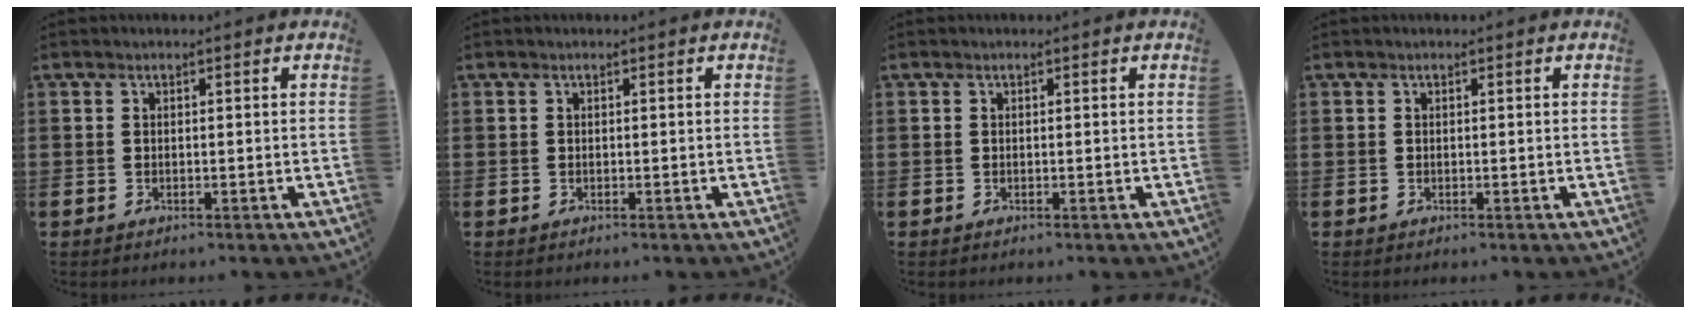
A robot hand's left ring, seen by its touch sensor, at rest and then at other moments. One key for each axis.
{"total": 0.0}
{"total": 0.0}
{"total": 0.0}